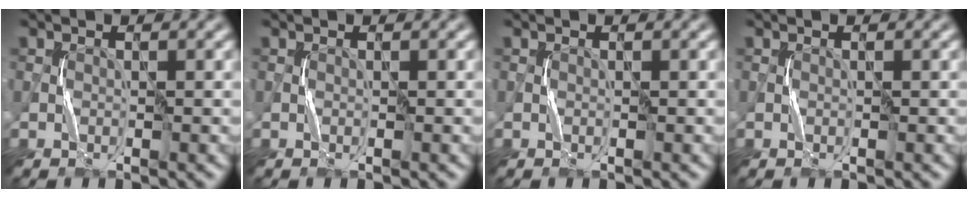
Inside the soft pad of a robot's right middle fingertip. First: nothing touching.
{"total": 0.0}
{"total": 0.0}
{"total": 0.0}